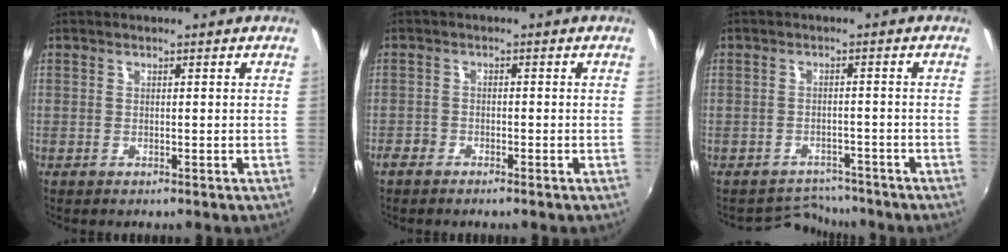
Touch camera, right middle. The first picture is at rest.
{"total": 2.5, "force": [-2.1, 1.0, 0.9], "torque": [-0.029, -0.003, -0.042]}
{"total": 4.5, "force": [-4.2, 1.5, -0.9], "torque": [0.009, 0.014, -0.064]}